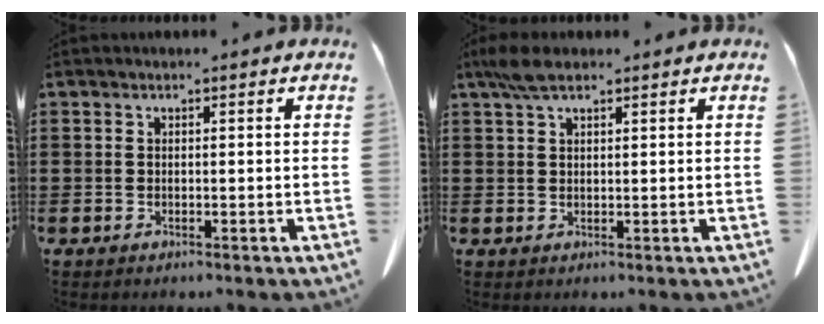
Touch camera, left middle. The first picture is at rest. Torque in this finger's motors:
{"motor_torque": [0.66, 0.63, 0.25, 0.02]}